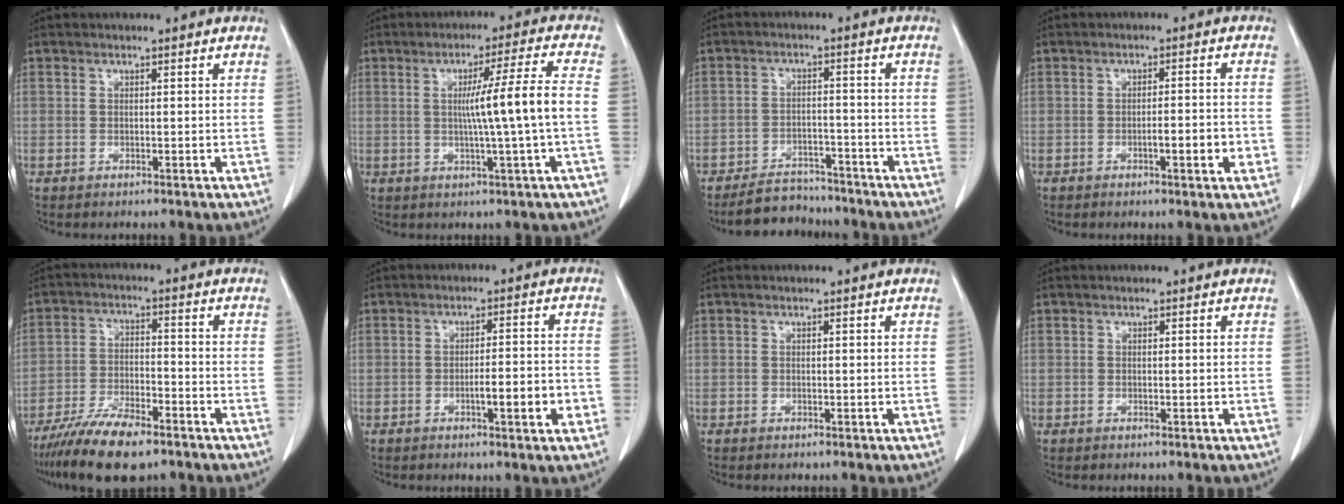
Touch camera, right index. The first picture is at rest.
{"total": 9.1, "force": [-0.4, -1.9, 8.9], "torque": [-0.142, 0.001, 0.000]}
{"total": 6.6, "force": [-6.0, 2.7, 0.7], "torque": [-0.008, 0.004, -0.098]}
{"total": 4.0, "force": [-1.4, 0.5, 3.7], "torque": [-0.054, 0.001, -0.018]}
{"total": 11.2, "force": [-8.6, 2.8, 6.7], "torque": [-0.120, -0.020, -0.151]}
{"total": 5.9, "force": [-2.1, 0.5, 5.4], "torque": [-0.079, 0.003, -0.028]}
{"total": 0.0}
{"total": 0.0}